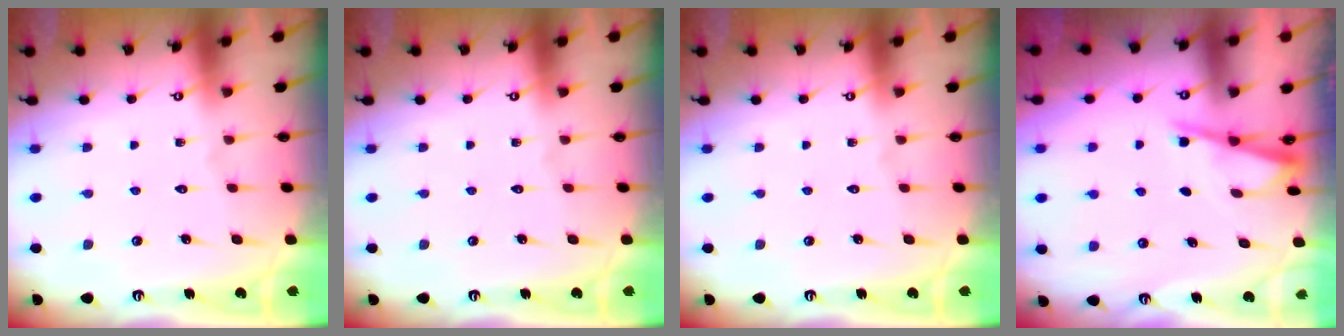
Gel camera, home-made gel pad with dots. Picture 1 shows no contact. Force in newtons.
{"total": 0.0}
{"total": 0.0}
{"total": 2.5, "press": 2.4, "slide": 0.3}